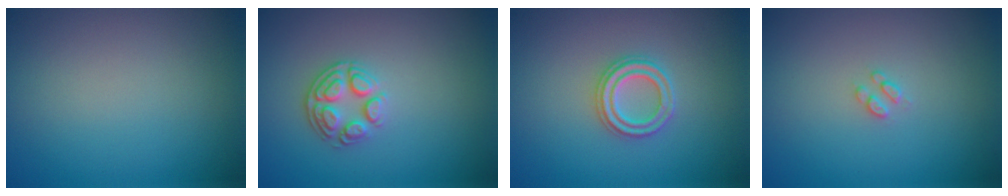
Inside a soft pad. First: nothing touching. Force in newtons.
{"total": 2.8, "press": 2.6, "slide": 1.2}
{"total": 2.3, "press": 2.2, "slide": 0.4}
{"total": 1.0, "press": 0.9, "slide": 0.2}